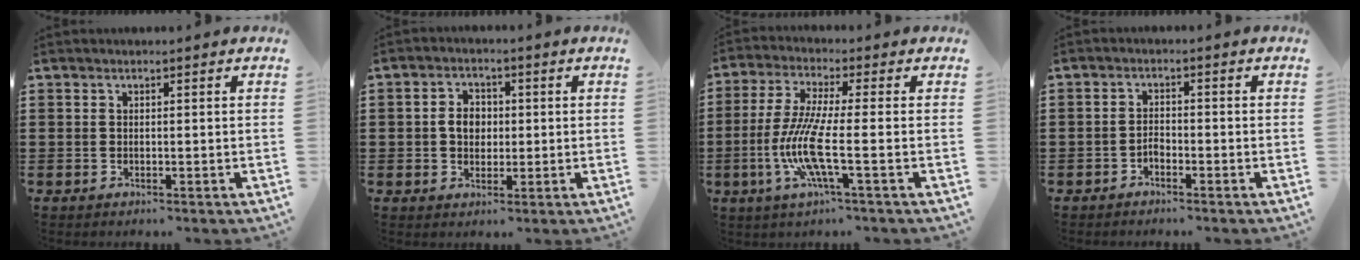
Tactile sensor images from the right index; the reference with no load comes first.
{"total": 3.8, "force": [0.0, 3.0, 2.4], "torque": [-0.054, 0.011, -0.004]}
{"total": 10.0, "force": [-2.7, 1.1, 9.6], "torque": [-0.215, -0.025, -0.060]}
{"total": 1.7, "force": [-1.3, 0.9, 0.7], "torque": [-0.018, 0.002, -0.026]}